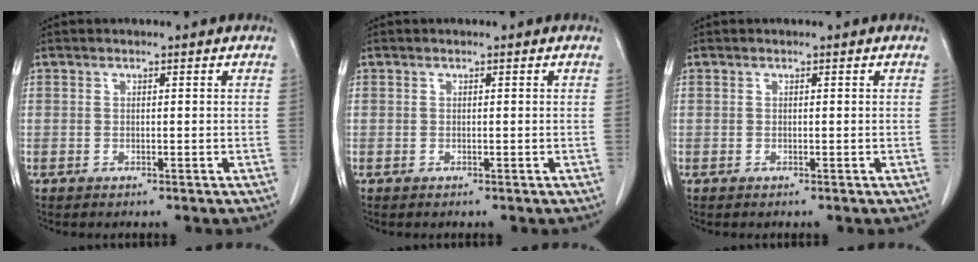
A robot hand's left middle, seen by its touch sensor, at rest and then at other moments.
{"total": 0.0}
{"total": 0.0}